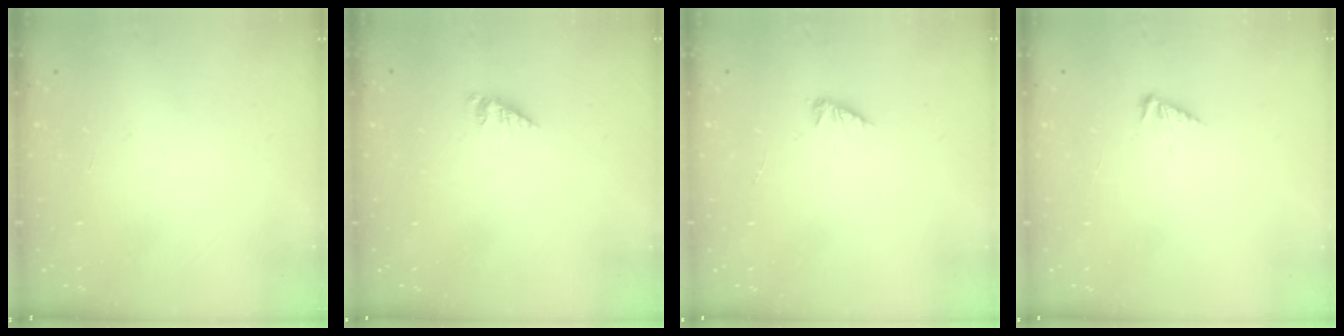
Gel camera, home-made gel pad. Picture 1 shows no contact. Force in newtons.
{"total": 1.5, "press": 1.5, "slide": 0.3}
{"total": 2.0, "press": 2.0, "slide": 0.3}
{"total": 2.6, "press": 2.6, "slide": 0.5}